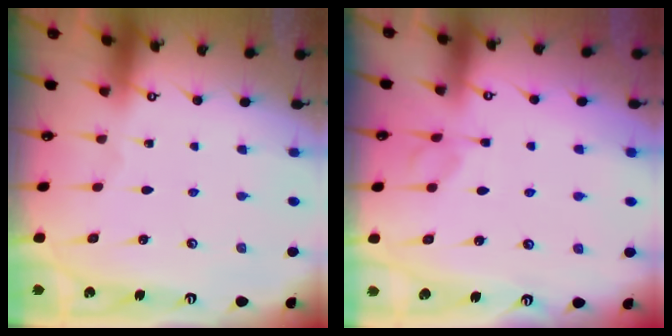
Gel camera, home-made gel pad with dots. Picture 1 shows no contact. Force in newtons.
{"total": 2.1, "press": 2.0, "slide": 0.8}